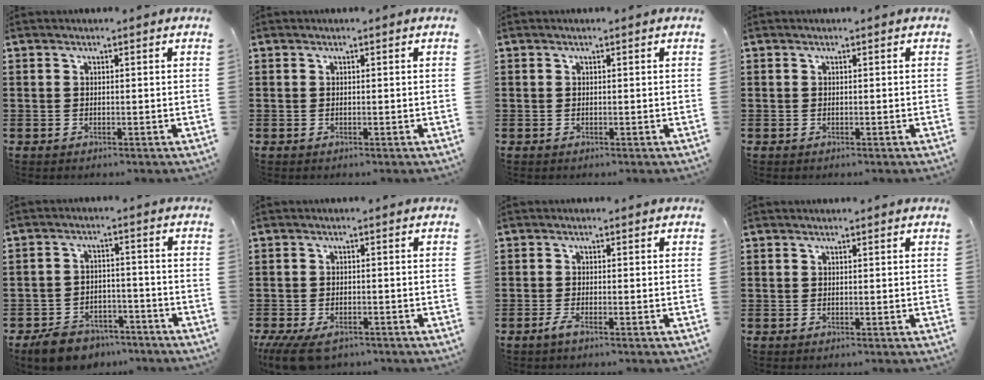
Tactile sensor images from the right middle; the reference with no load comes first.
{"total": 0.0}
{"total": 0.0}
{"total": 0.0}
{"total": 5.2, "force": [-4.9, 1.6, 0.9], "torque": [-0.024, 0.014, -0.099]}
{"total": 3.7, "force": [-3.0, 1.1, 1.7], "torque": [-0.051, -0.011, -0.063]}
{"total": 1.5, "force": [-0.8, 0.1, 1.2], "torque": [-0.029, -0.006, -0.017]}
{"total": 0.0}